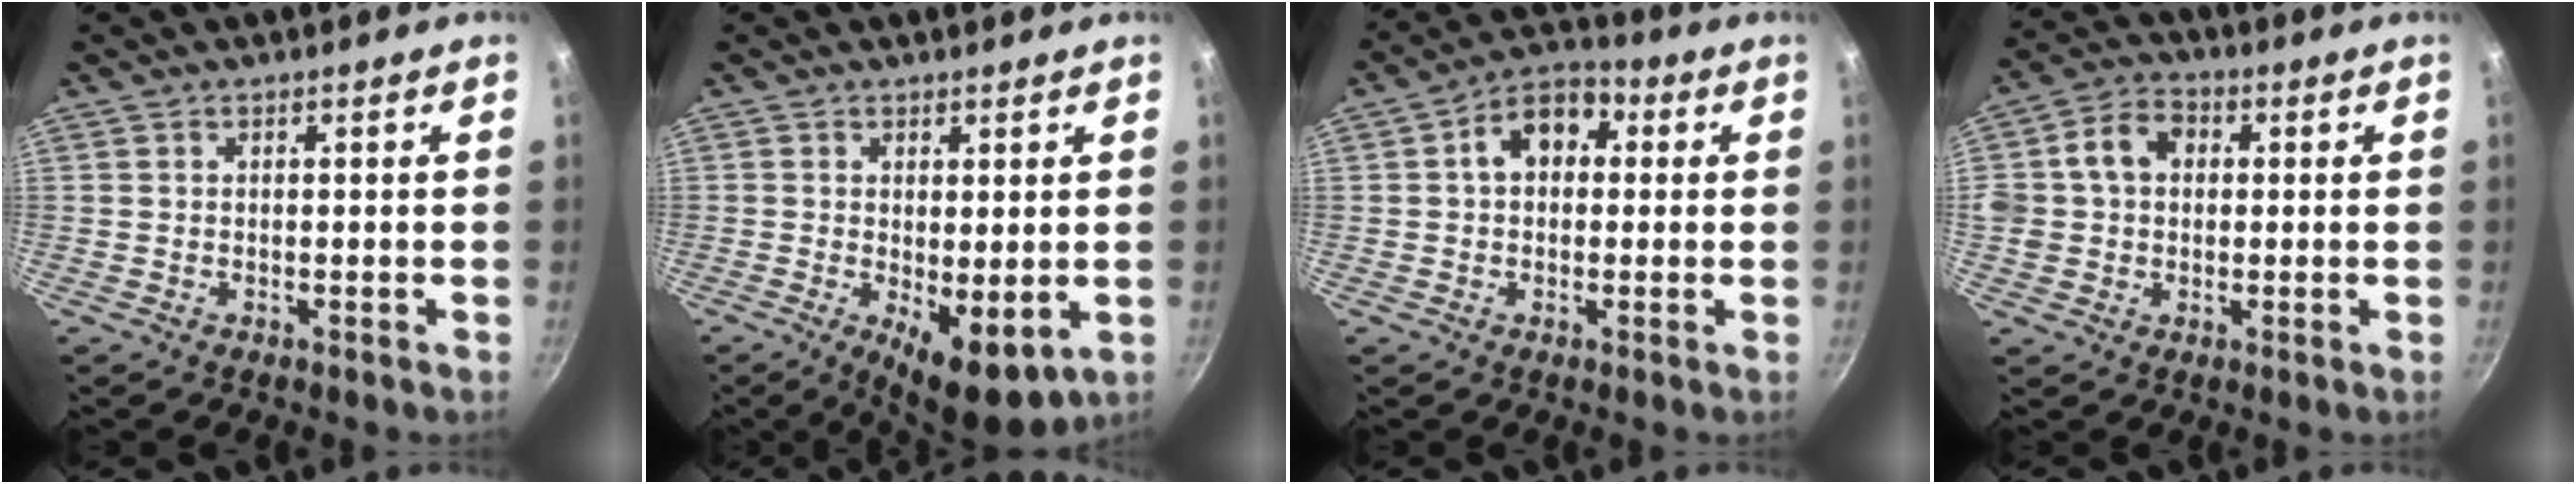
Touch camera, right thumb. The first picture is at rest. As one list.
[{"total": 7.8, "force": [-0.9, 3.0, 7.1], "torque": [-0.091, -0.014, 0.000]}, {"total": 9.1, "force": [1.6, 6.6, 6.1], "torque": [-0.056, 0.022, 0.010]}, {"total": 8.4, "force": [1.3, 6.8, 4.8], "torque": [-0.059, 0.016, 0.009]}]